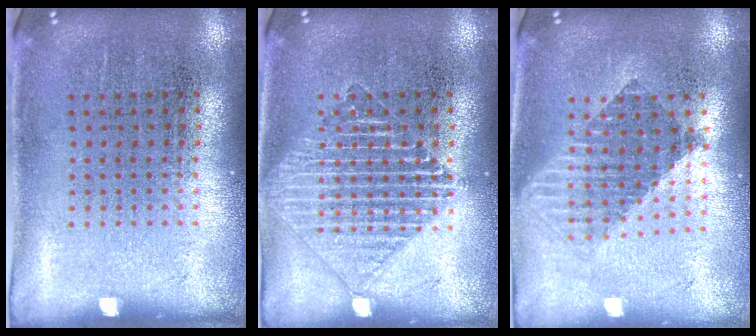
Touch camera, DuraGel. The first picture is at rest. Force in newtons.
{"total": 2.8, "press": 2.8, "slide": 0.5}
{"total": 1.6, "press": 1.4, "slide": 0.9}